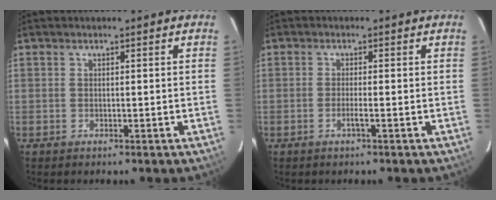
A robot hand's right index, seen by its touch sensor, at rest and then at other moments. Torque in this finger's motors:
{"motor_torque": [-0.03, -0.03, -0.04, 0.01]}